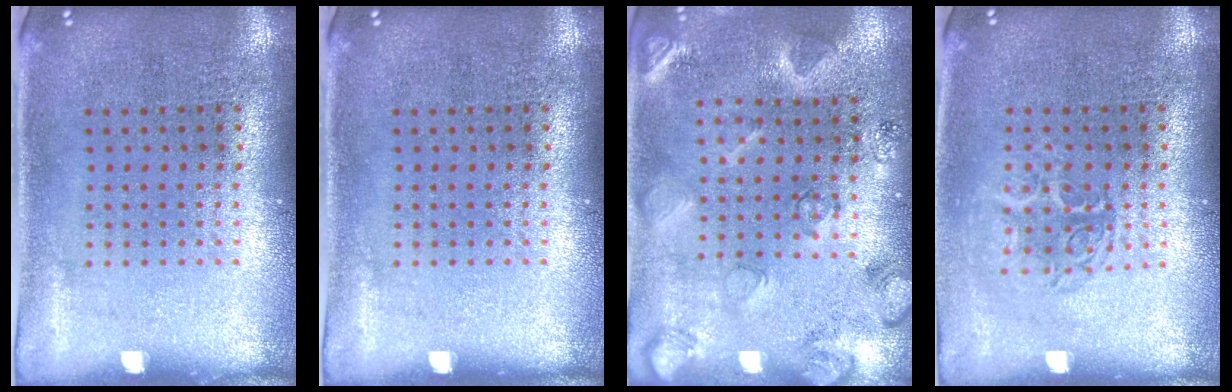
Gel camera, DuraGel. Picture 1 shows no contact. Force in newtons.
{"total": 0.0}
{"total": 2.3, "press": 2.2, "slide": 0.4}
{"total": 1.2, "press": 1.1, "slide": 0.4}